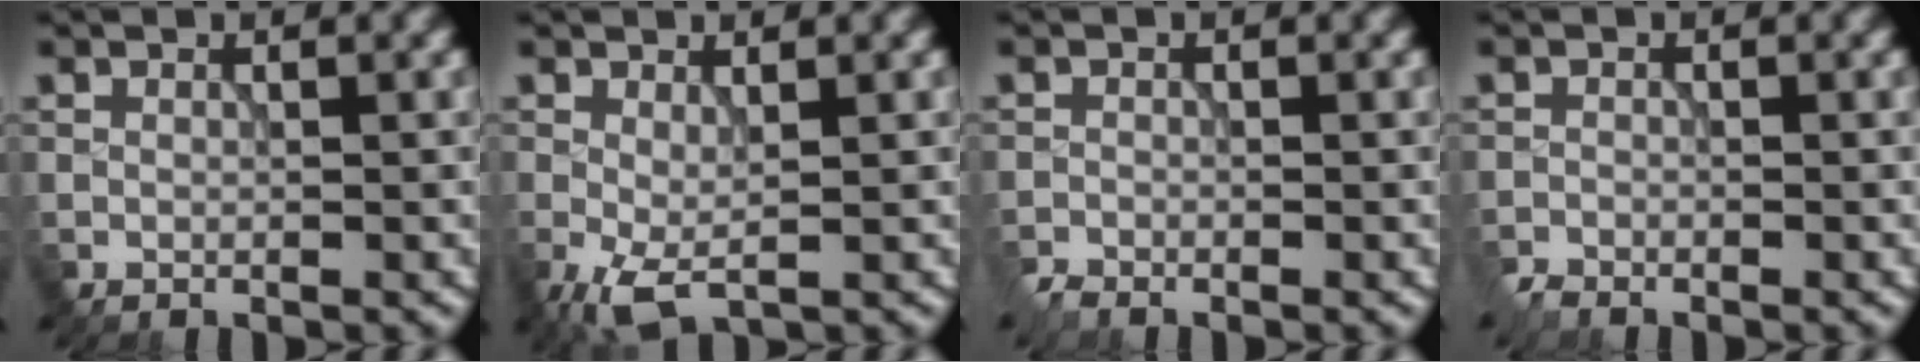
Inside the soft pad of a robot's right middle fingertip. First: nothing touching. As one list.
[{"total": 2.8, "force": [-0.8, 1.0, 2.5], "torque": [-0.062, -0.008, -0.015]}, {"total": 1.3, "force": [-1.2, 0.3, 0.3], "torque": [-0.008, -0.005, -0.029]}, {"total": 1.3, "force": [-1.3, 0.3, 0.2], "torque": [-0.006, -0.005, -0.030]}]